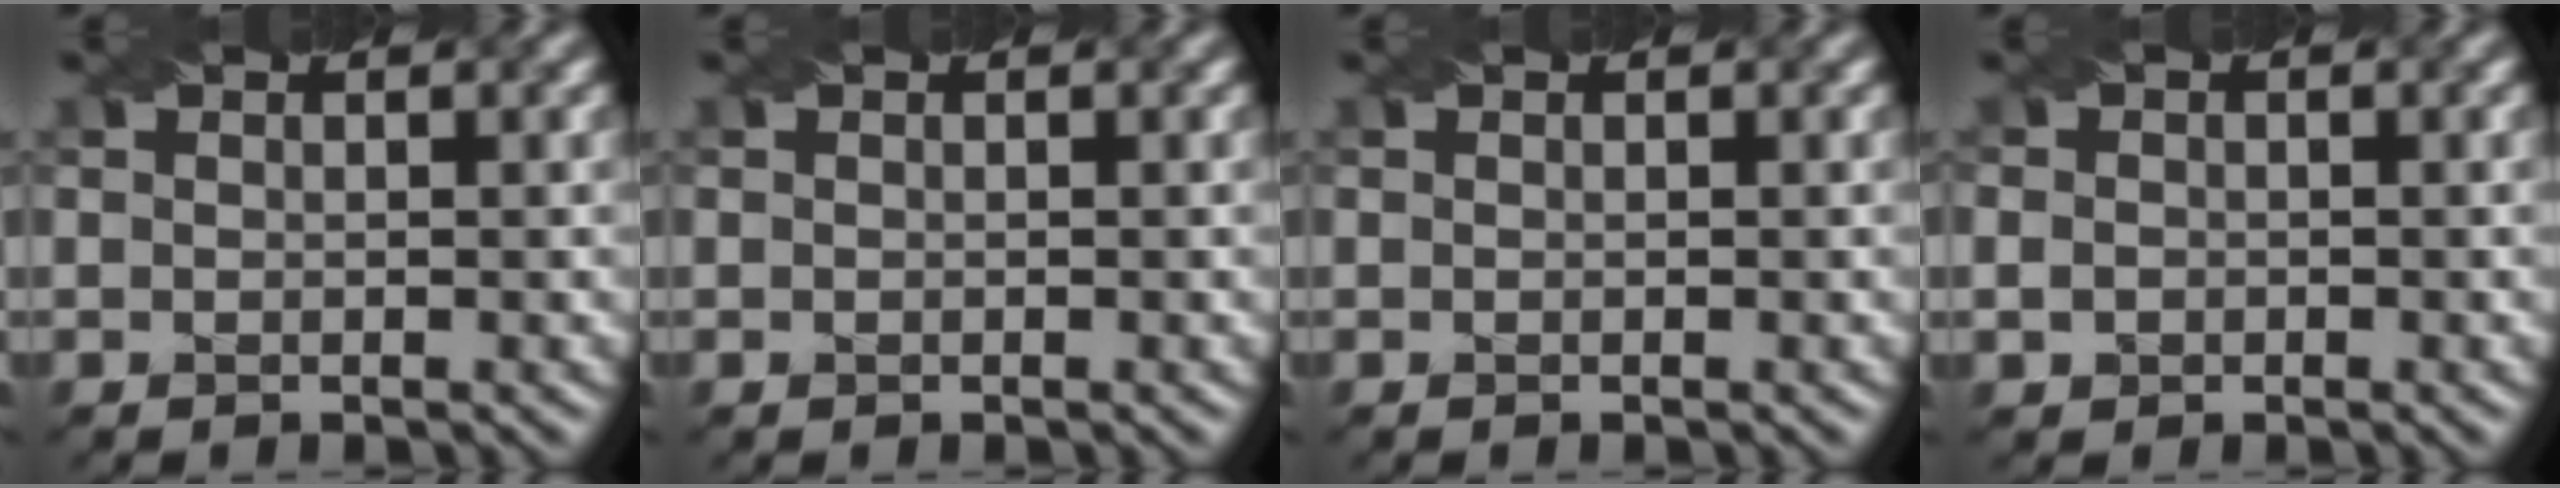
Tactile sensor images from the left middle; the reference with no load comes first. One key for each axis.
{"total": 0.0}
{"total": 0.0}
{"total": 1.2, "fx": -0.2, "fy": 1.2, "fz": 0.3, "tx": 0.003, "ty": 0.001, "tz": -0.009}